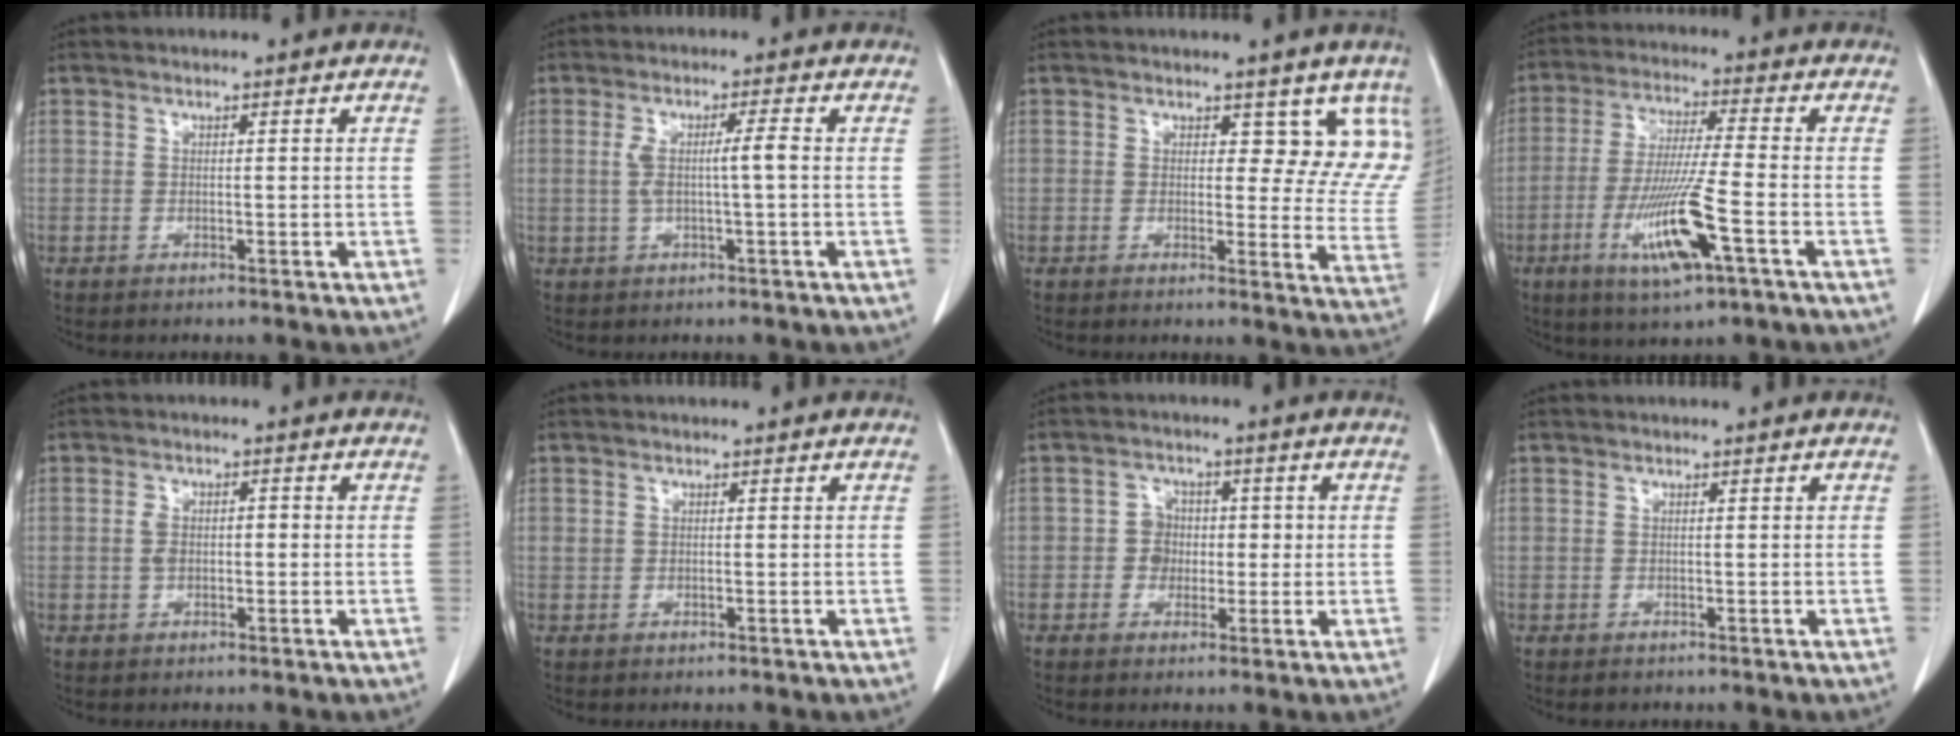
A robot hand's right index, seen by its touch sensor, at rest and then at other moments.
{"total": 4.5, "force": [0.0, 0.1, 4.5], "torque": [-0.086, 0.011, 0.005]}
{"total": 8.9, "force": [6.6, 4.8, 3.7], "torque": [-0.007, -0.020, 0.053]}
{"total": 12.2, "force": [-4.6, 0.5, 11.3], "torque": [-0.224, -0.021, -0.082]}
{"total": 3.0, "force": [-0.3, 1.9, 2.2], "torque": [-0.048, 0.013, -0.005]}
{"total": 0.8, "force": [0.1, 0.6, 0.5], "torque": [-0.012, 0.005, 0.004]}
{"total": 4.0, "force": [-0.2, 3.7, 1.3], "torque": [-0.015, 0.017, -0.003]}
{"total": 0.8, "force": [-0.3, 0.7, 0.1], "torque": [0.000, 0.005, -0.004]}